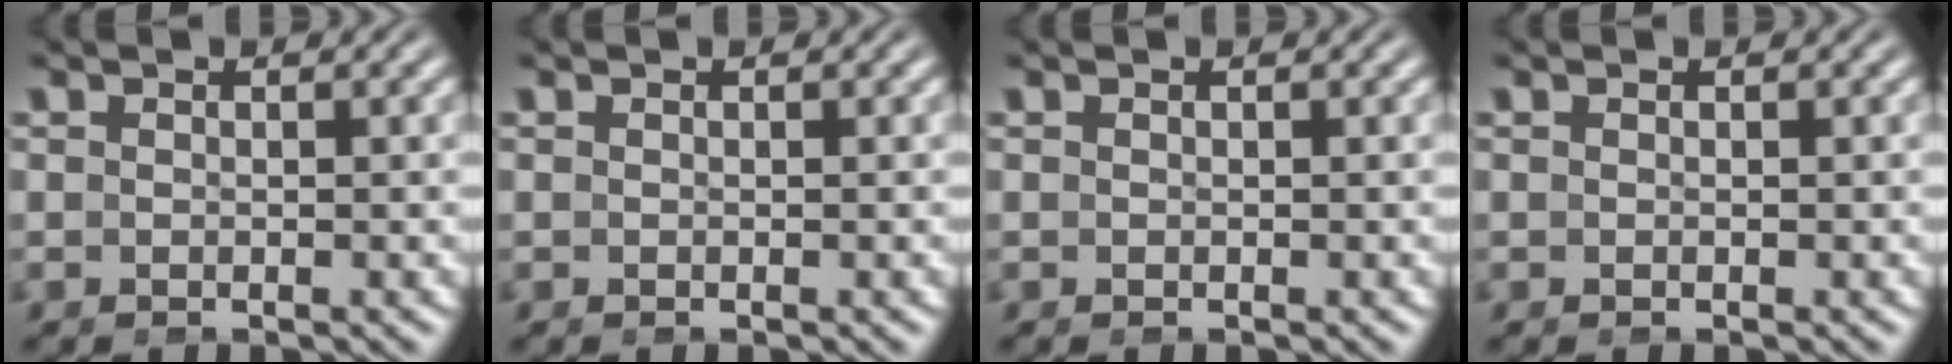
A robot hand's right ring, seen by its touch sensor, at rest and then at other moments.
{"total": 0.0}
{"total": 0.0}
{"total": 0.0}